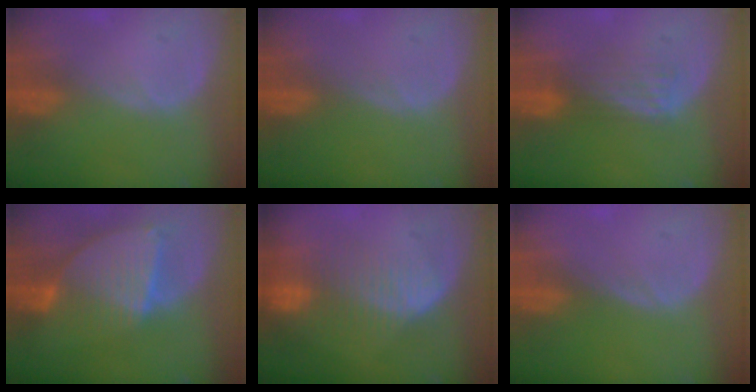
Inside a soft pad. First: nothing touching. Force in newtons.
{"total": 0.0}
{"total": 4.3, "press": 3.6, "slide": 2.3}
{"total": 8.5, "press": 7.5, "slide": 4.1}
{"total": 8.6, "press": 7.4, "slide": 4.4}
{"total": 0.0}